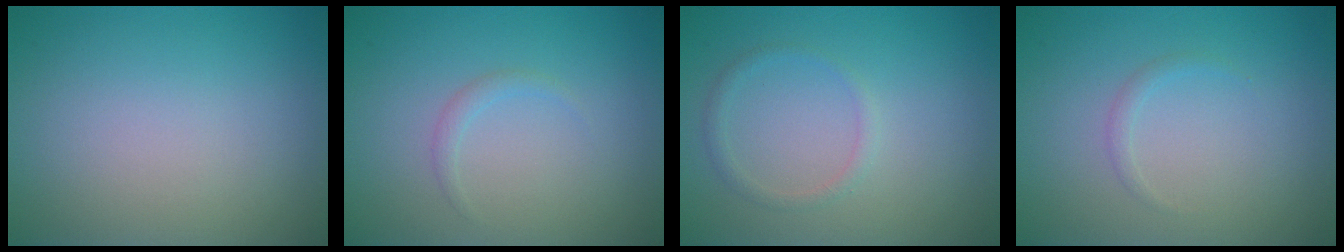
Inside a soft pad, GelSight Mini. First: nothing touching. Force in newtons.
{"total": 0.8, "press": 0.8, "slide": 0.1}
{"total": 1.1, "press": 1.1, "slide": 0.0}
{"total": 0.7, "press": 0.7, "slide": 0.0}